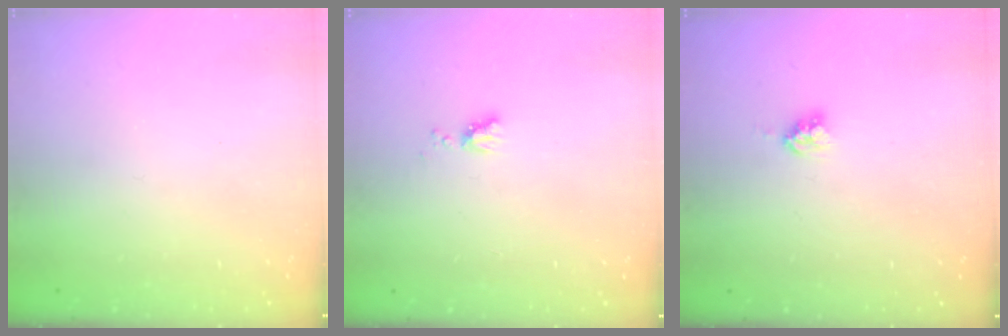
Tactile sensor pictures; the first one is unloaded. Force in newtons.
{"total": 3.9, "press": 3.9, "slide": 0.6}
{"total": 3.9, "press": 3.9, "slide": 0.4}